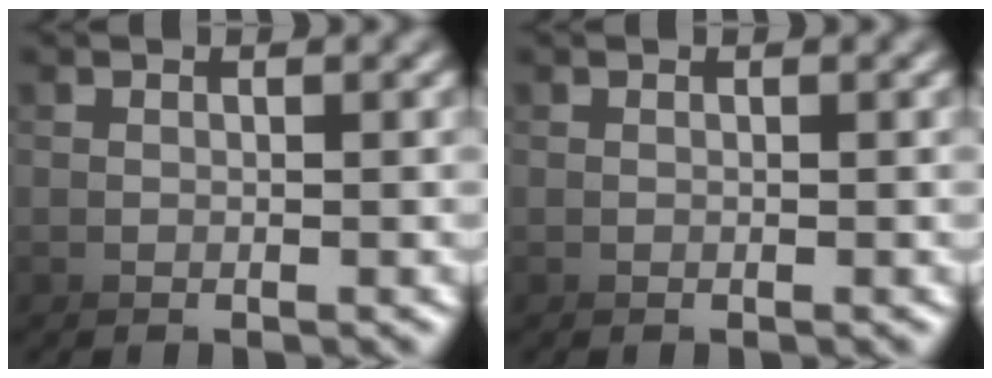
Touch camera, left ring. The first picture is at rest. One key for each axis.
{"total": 0.0}